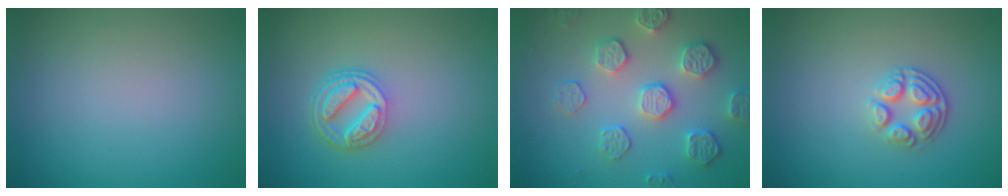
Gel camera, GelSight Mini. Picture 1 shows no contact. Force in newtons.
{"total": 4.3, "press": 3.2, "slide": 2.8}
{"total": 4.4, "press": 4.3, "slide": 1.1}
{"total": 2.8, "press": 2.6, "slide": 1.2}